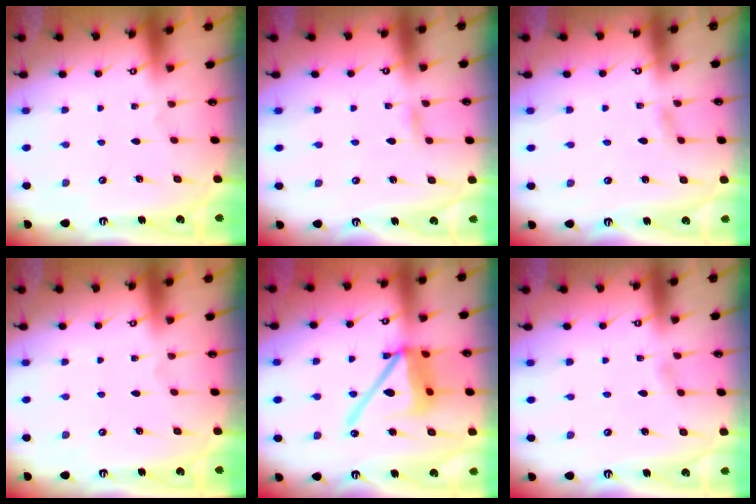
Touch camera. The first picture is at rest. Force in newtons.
{"total": 2.7, "press": 2.7, "slide": 0.2}
{"total": 3.0, "press": 3.0, "slide": 0.3}
{"total": 0.0}
{"total": 16.7, "press": 16.5, "slide": 2.0}
{"total": 1.6, "press": 1.6, "slide": 0.2}